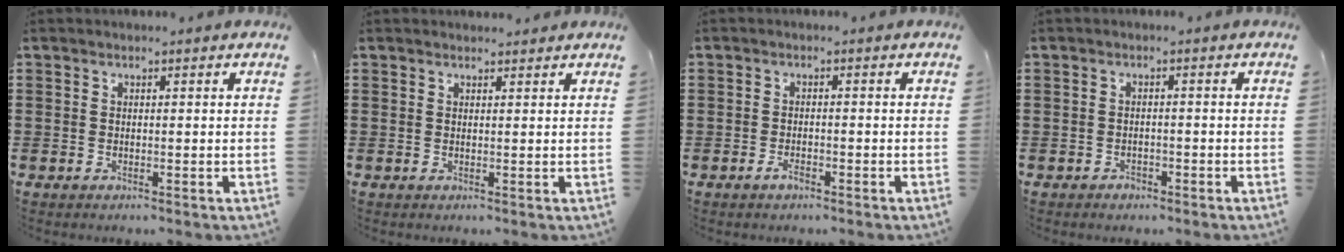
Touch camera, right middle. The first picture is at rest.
{"total": 1.0, "force": [0.9, 0.0, 0.1], "torque": [0.003, -0.005, 0.018]}
{"total": 1.7, "force": [-1.1, 0.5, 1.1], "torque": [-0.032, -0.007, -0.022]}
{"total": 1.1, "force": [-0.9, 0.6, 0.2], "torque": [-0.008, -0.001, -0.020]}